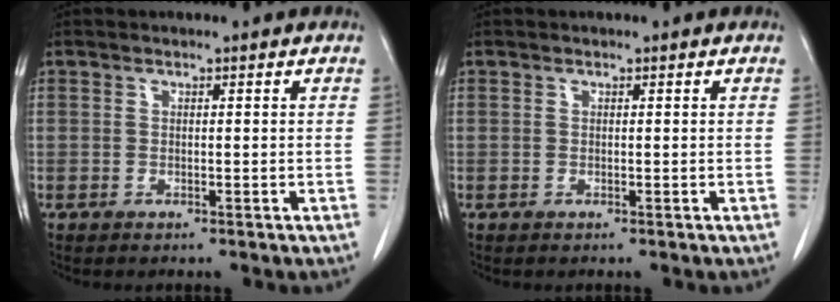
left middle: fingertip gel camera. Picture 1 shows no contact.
{"total": 0.0}